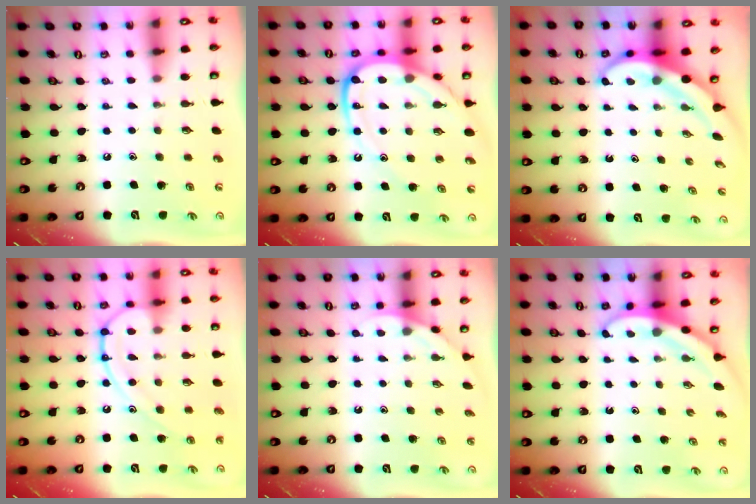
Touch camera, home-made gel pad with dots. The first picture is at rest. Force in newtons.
{"total": 16.3, "press": 16.2, "slide": 1.8}
{"total": 4.1, "press": 4.1, "slide": 0.7}
{"total": 13.2, "press": 13.1, "slide": 1.4}
{"total": 2.0, "press": 2.0, "slide": 0.0}
{"total": 3.1, "press": 3.1, "slide": 0.1}